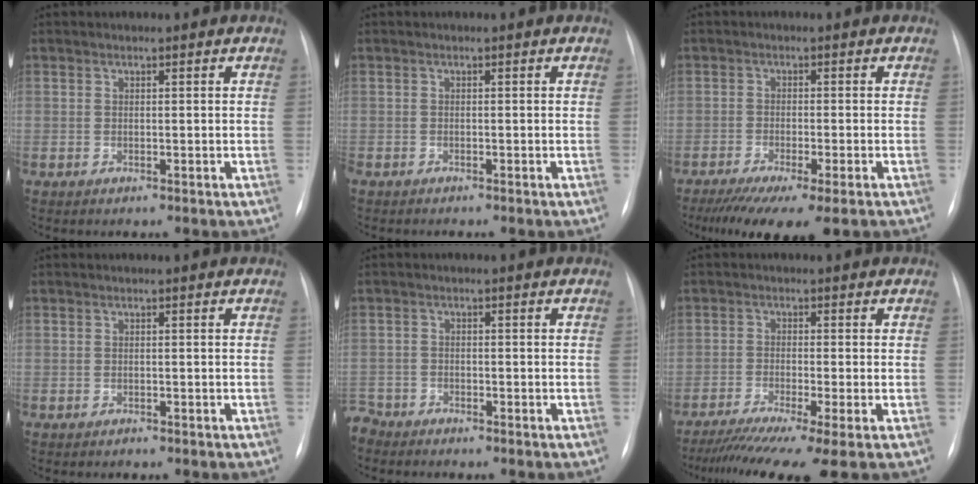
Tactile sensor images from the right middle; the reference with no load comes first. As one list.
[{"total": 0.9, "force": [-0.9, 0.1, 0.3], "torque": [-0.007, -0.002, -0.015]}, {"total": 10.2, "force": [-7.0, 1.1, 7.3], "torque": [-0.113, -0.027, -0.109]}, {"total": 0.0}, {"total": 3.4, "force": [-3.2, 0.9, -0.3], "torque": [0.008, -0.006, -0.064]}, {"total": 10.1, "force": [-7.2, -0.6, 7.0], "torque": [-0.113, -0.026, -0.115]}]